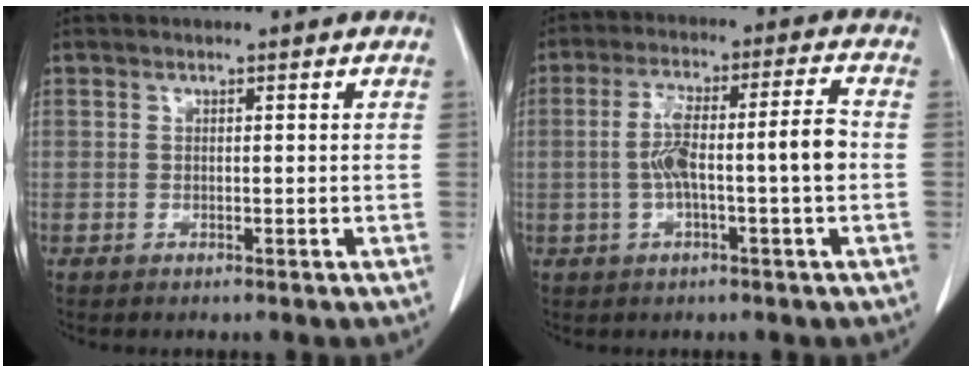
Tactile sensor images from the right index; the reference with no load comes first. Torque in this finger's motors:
{"motor_torque": [0.39, 0.06, 0.26, 0.07]}